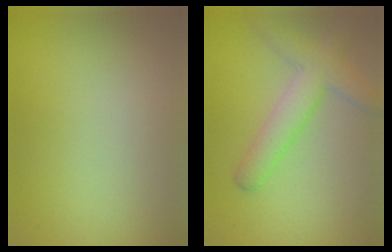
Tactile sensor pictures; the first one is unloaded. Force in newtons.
{"total": 4.4, "press": 4.4, "slide": 0.2}